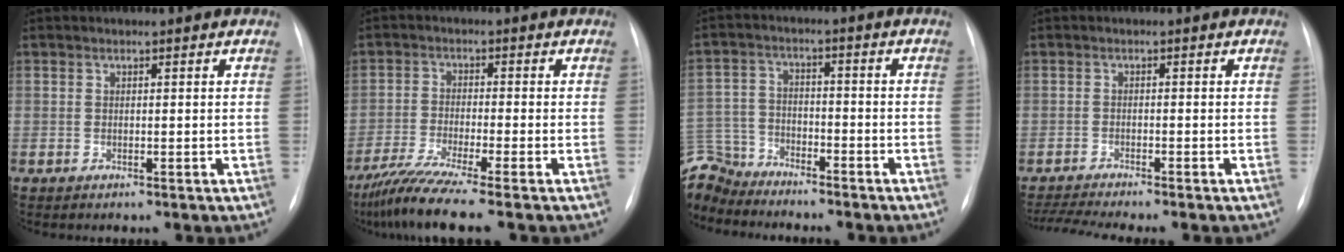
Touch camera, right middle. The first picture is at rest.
{"total": 9.0, "force": [-7.1, -1.1, 5.4], "torque": [-0.095, -0.033, -0.121]}
{"total": 12.1, "force": [-11.1, 4.4, 2.1], "torque": [-0.064, 0.015, -0.207]}
{"total": 7.0, "force": [-6.3, -1.0, 3.0], "torque": [-0.046, -0.015, -0.102]}